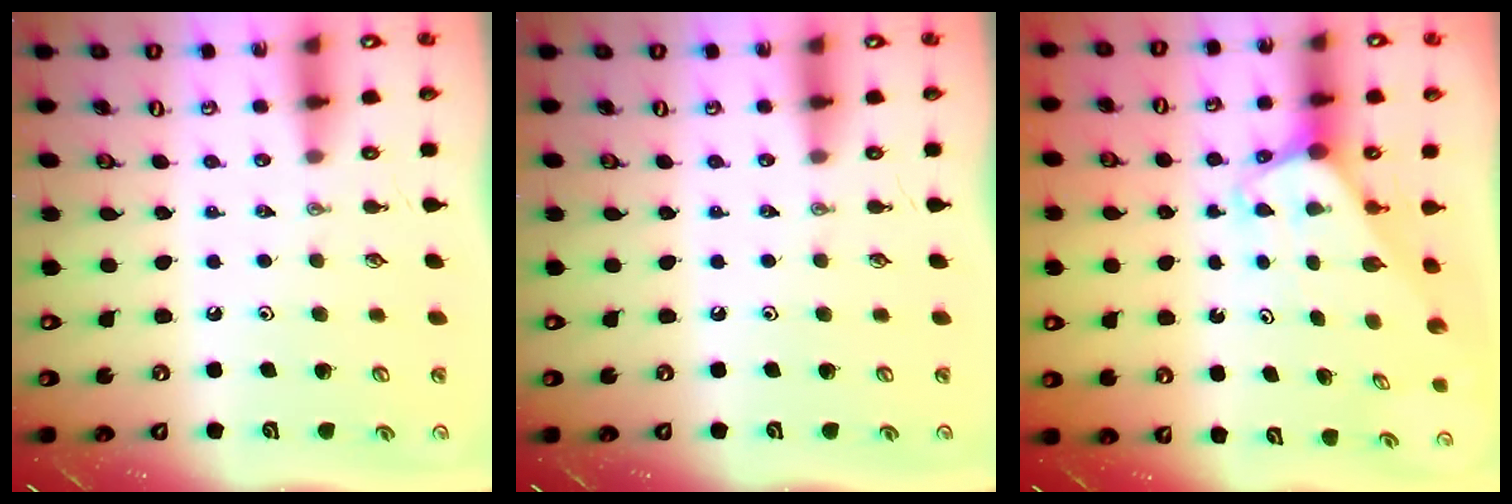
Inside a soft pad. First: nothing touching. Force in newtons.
{"total": 0.0}
{"total": 2.0, "press": 2.0, "slide": 0.2}